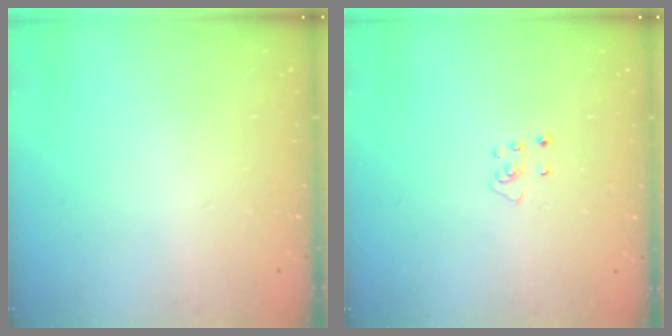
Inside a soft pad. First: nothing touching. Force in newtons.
{"total": 3.9, "press": 3.9, "slide": 0.3}